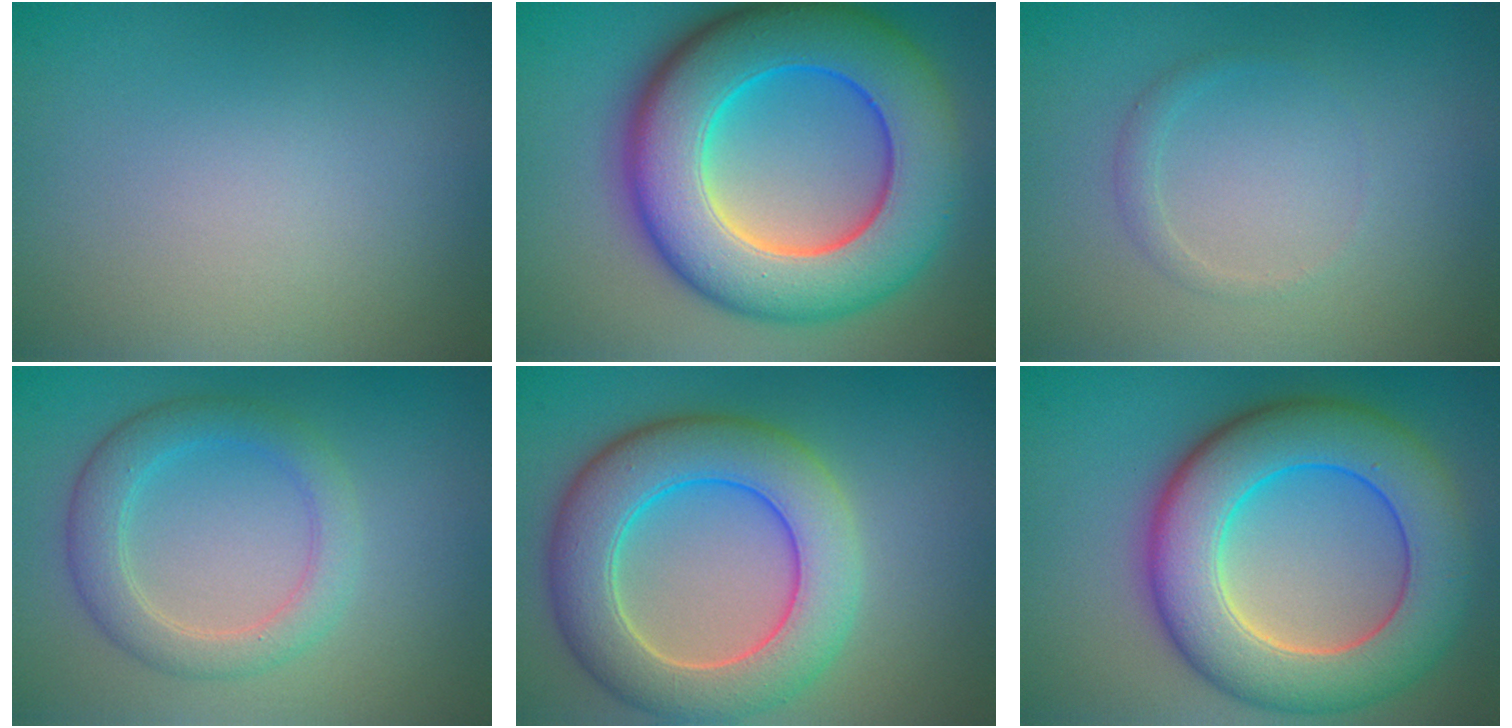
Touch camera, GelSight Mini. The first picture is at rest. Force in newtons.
{"total": 13.1, "press": 13.1, "slide": 0.2}
{"total": 0.9, "press": 0.9, "slide": 0.0}
{"total": 3.5, "press": 3.5, "slide": 0.2}
{"total": 8.2, "press": 8.2, "slide": 0.4}
{"total": 10.3, "press": 10.3, "slide": 0.1}